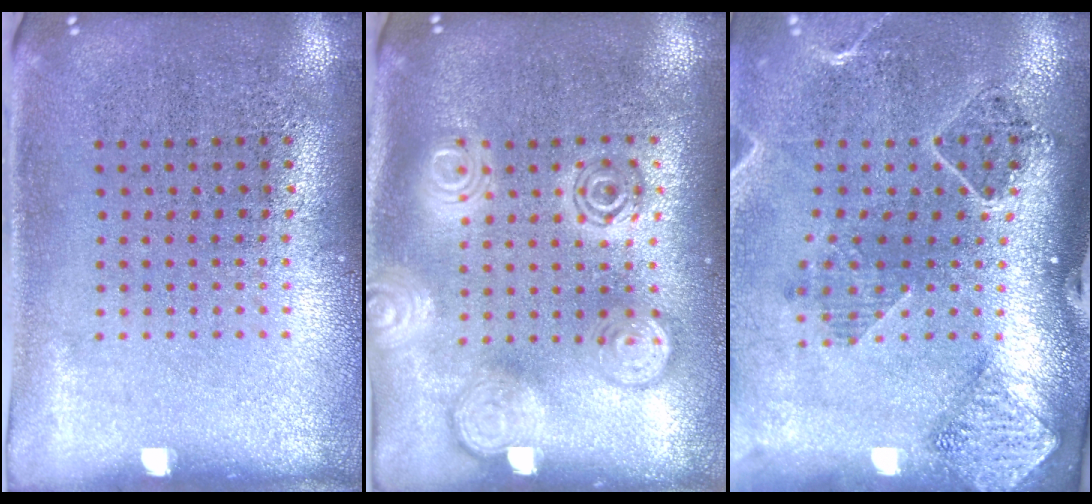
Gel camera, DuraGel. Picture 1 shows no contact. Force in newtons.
{"total": 2.3, "press": 2.3, "slide": 0.4}
{"total": 1.5, "press": 1.5, "slide": 0.1}